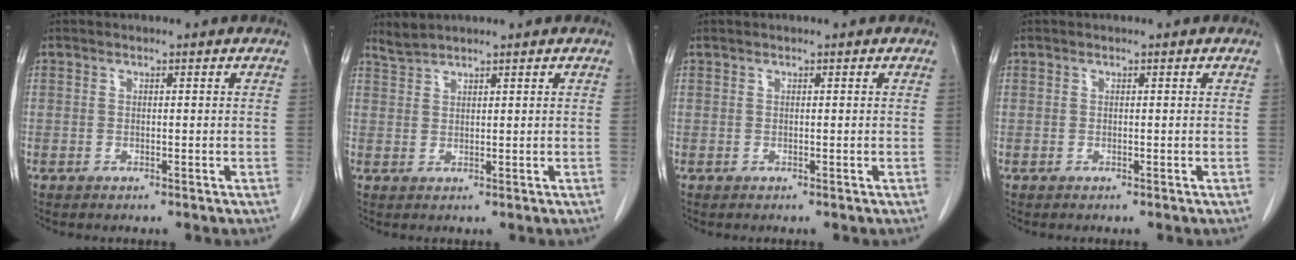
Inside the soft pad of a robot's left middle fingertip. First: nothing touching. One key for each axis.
{"total": 1.9, "fx": 1.9, "fy": -0.3, "fz": 0.1, "tx": -0.006, "ty": 0.007, "tz": 0.045}
{"total": 0.0}
{"total": 0.0}